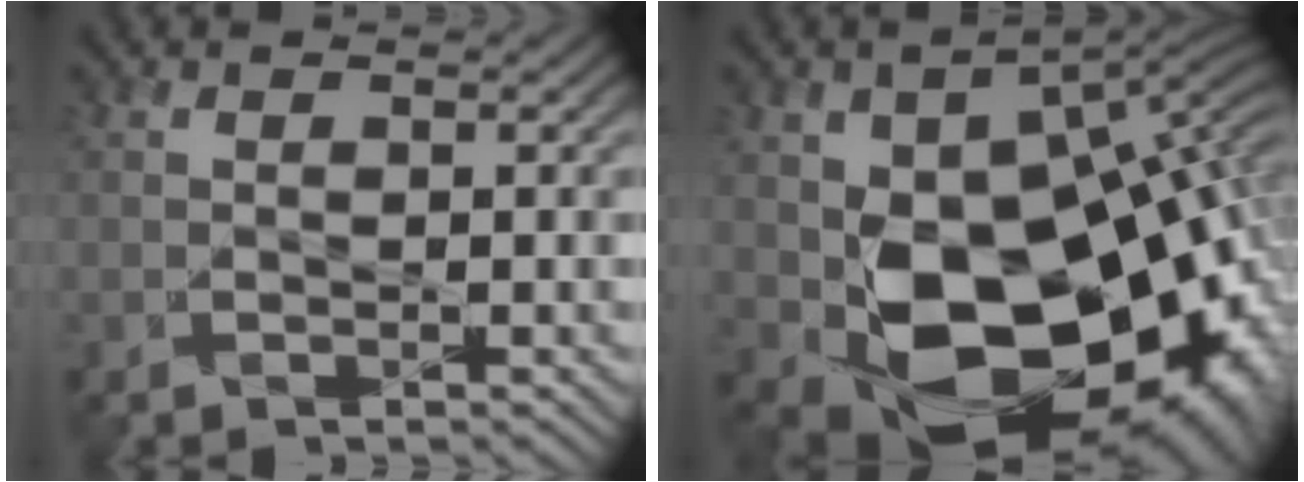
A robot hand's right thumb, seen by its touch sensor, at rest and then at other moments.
{"total": 19.5, "force": [-3.9, 12.3, 14.7], "torque": [-0.222, -0.043, -0.051]}